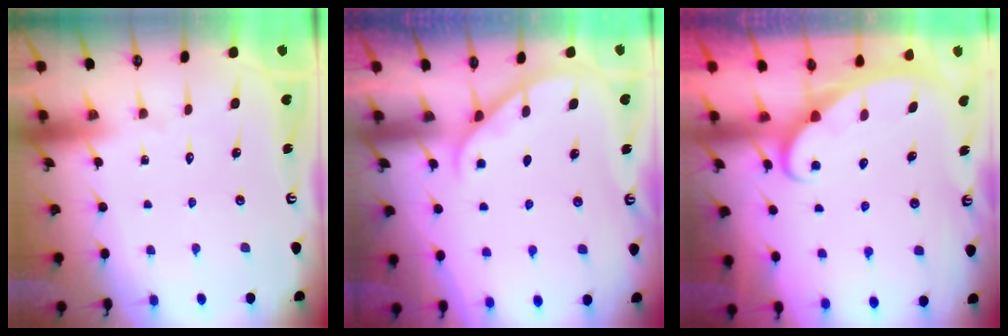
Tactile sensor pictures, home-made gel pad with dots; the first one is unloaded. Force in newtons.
{"total": 1.8, "press": 1.7, "slide": 0.3}
{"total": 2.6, "press": 2.6, "slide": 0.3}